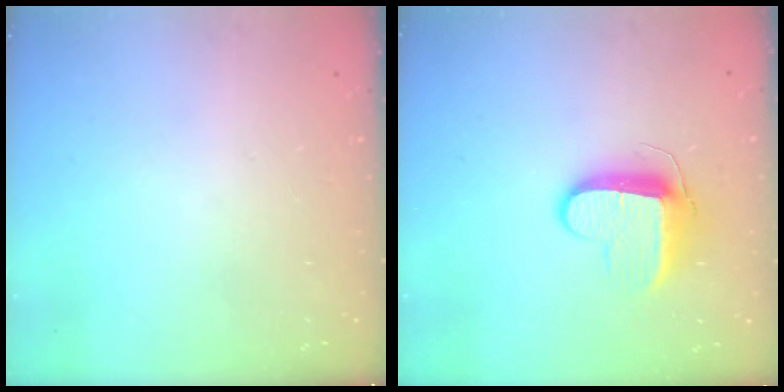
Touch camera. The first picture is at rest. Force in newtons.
{"total": 9.7, "press": 9.7, "slide": 0.9}